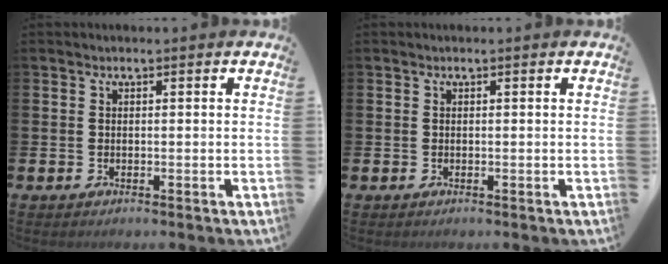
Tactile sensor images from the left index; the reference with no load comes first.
{"total": 0.0}